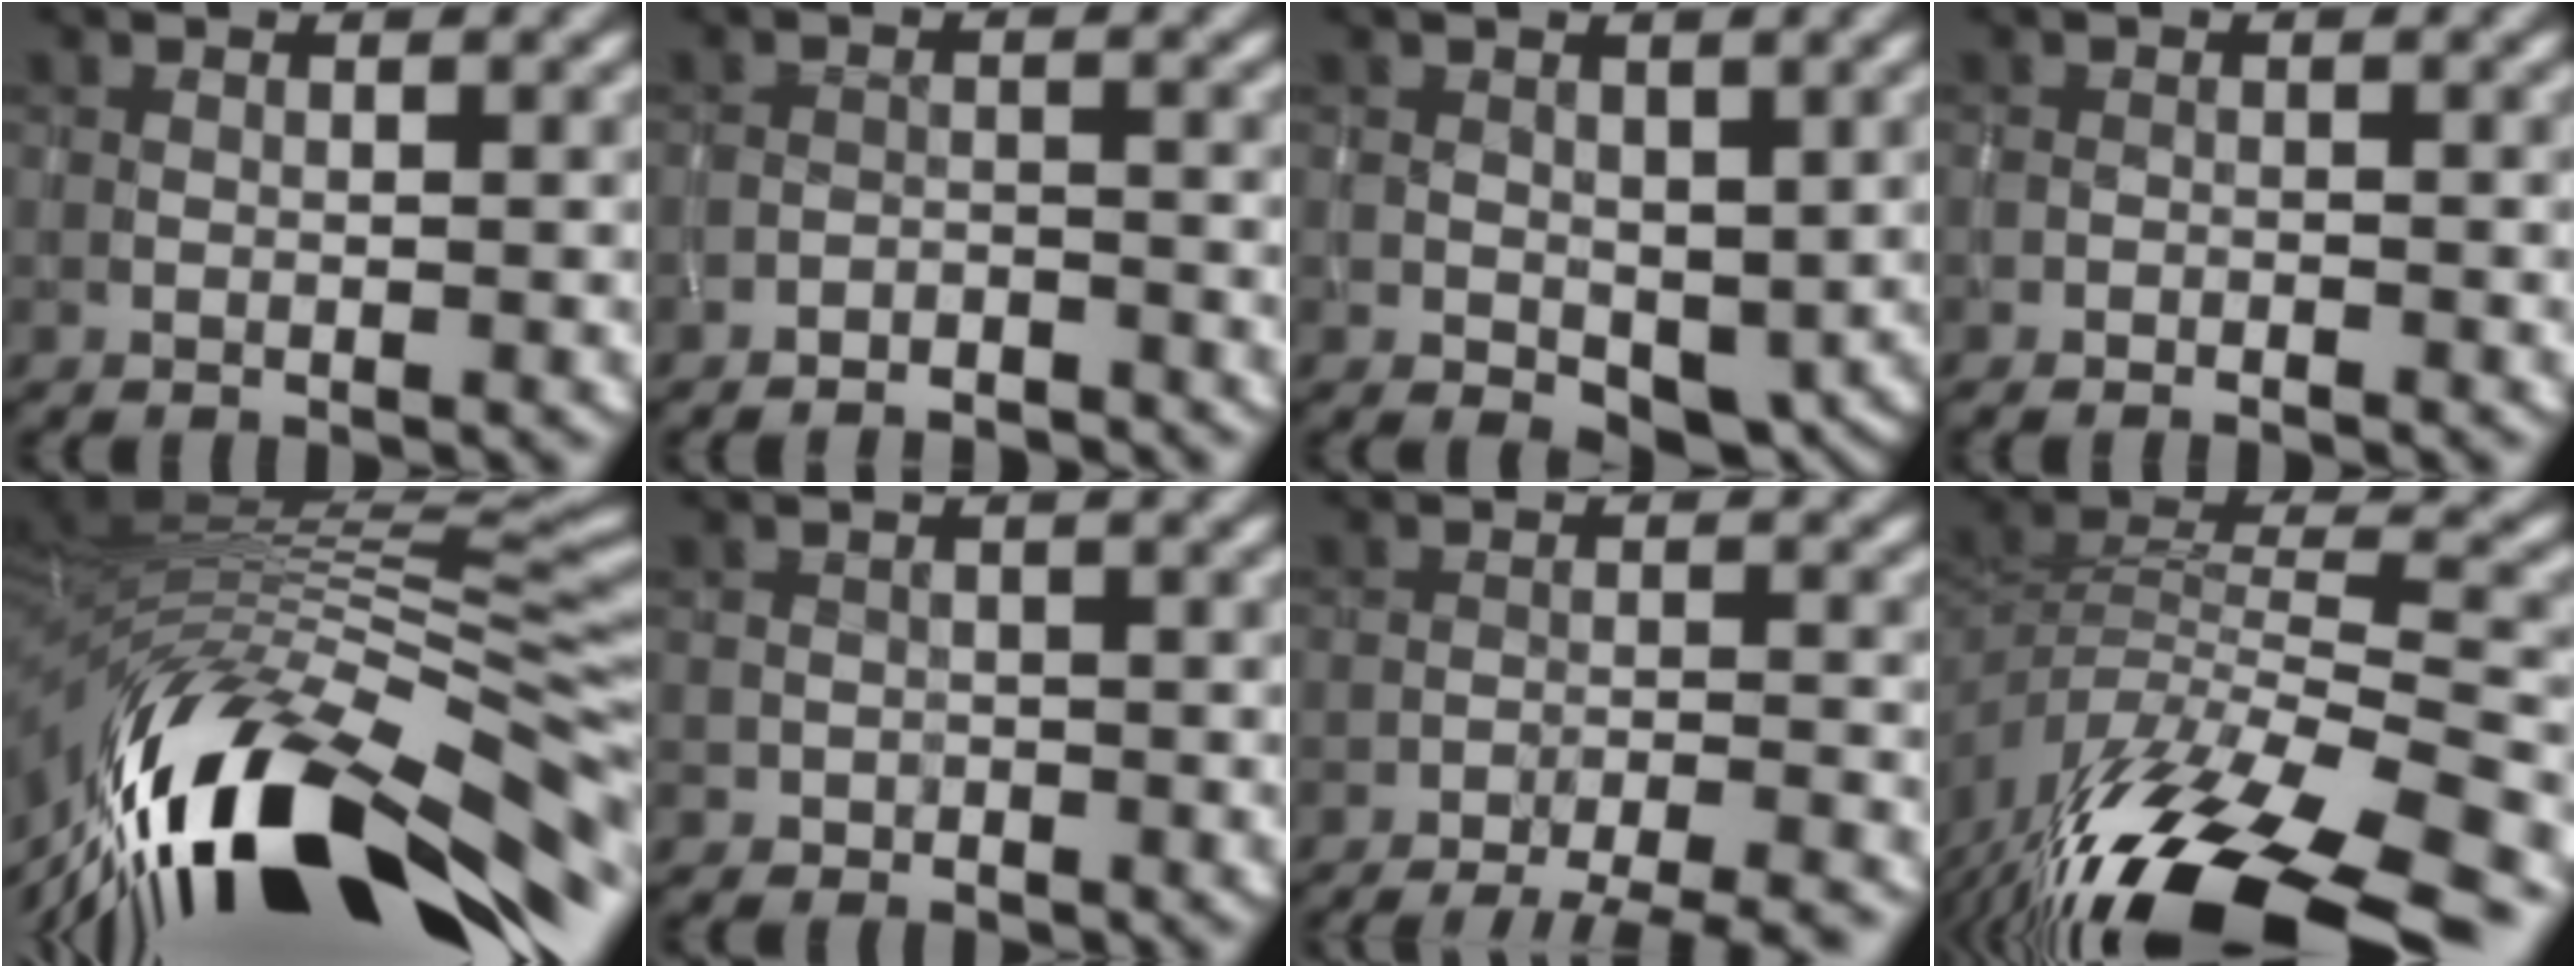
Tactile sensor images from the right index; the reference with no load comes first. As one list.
[{"total": 2.8, "force": [-2.8, 0.5, 0.1], "torque": [0.005, 0.001, -0.048]}, {"total": 3.2, "force": [0.0, 2.4, 2.2], "torque": [-0.033, -0.011, 0.004]}, {"total": 1.0, "force": [-1.0, 0.1, 0.2], "torque": [-0.003, -0.002, -0.017]}, {"total": 16.9, "force": [-6.9, 6.7, 13.9], "torque": [-0.259, -0.022, -0.104]}, {"total": 1.0, "force": [-0.2, 1.0, -0.1], "torque": [0.010, -0.004, -0.004]}, {"total": 9.0, "force": [-8.1, 2.1, 3.2], "torque": [-0.029, 0.003, -0.099]}, {"total": 13.8, "force": [-10.0, 4.9, 8.1], "torque": [-0.157, -0.002, -0.164]}]